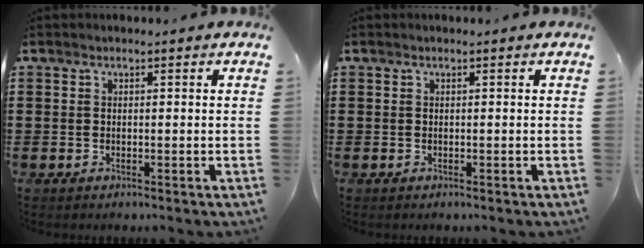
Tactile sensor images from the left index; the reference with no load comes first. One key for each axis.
{"total": 0.0}